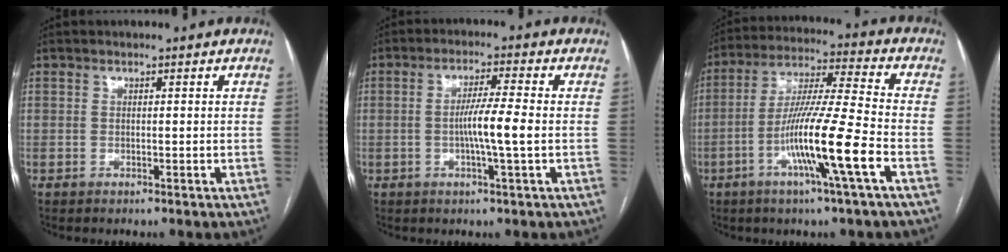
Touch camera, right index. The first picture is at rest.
{"total": 5.8, "force": [-0.8, -0.5, 5.7], "torque": [-0.102, 0.000, -0.019]}
{"total": 14.0, "force": [-5.2, -1.2, 12.9], "torque": [-0.241, -0.010, -0.101]}